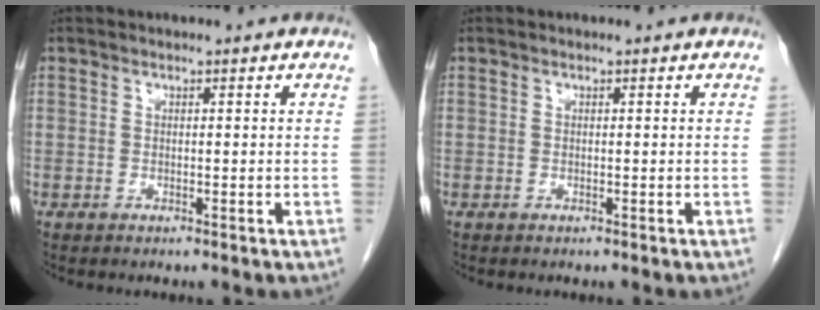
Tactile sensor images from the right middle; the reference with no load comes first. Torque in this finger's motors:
{"motor_torque": [0.00, 0.00, 0.00, 0.00]}